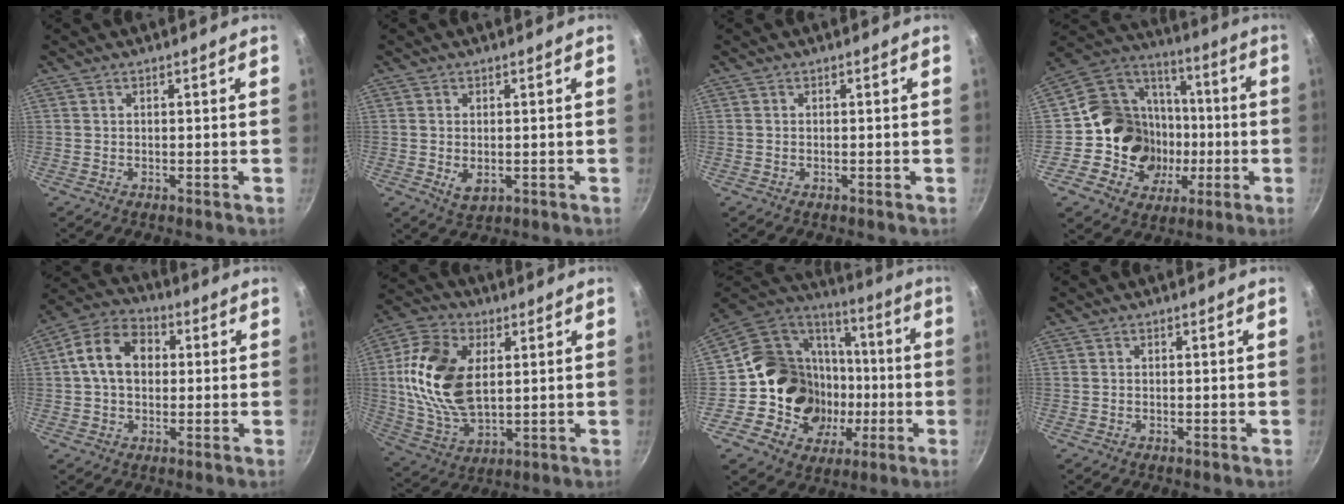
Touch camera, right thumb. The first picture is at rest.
{"total": 3.8, "force": [-0.6, 2.3, 2.9], "torque": [-0.049, -0.011, -0.005]}
{"total": 0.0}
{"total": 20.2, "force": [-2.7, 18.2, 8.3], "torque": [-0.109, 0.030, -0.036]}
{"total": 11.4, "force": [1.4, 8.4, 7.6], "torque": [-0.109, 0.023, 0.006]}
{"total": 18.2, "force": [3.0, 11.0, 14.1], "torque": [-0.259, -0.005, 0.060]}
{"total": 22.8, "force": [-1.8, 20.0, 10.7], "torque": [-0.163, 0.036, -0.011]}
{"total": 0.0}